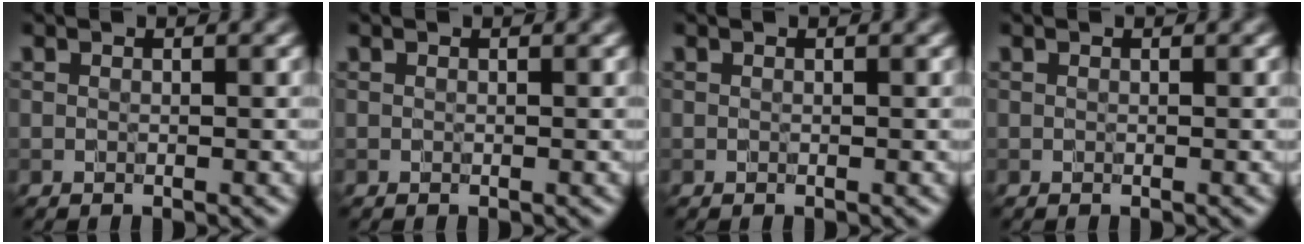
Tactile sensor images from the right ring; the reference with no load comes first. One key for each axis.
{"total": 0.0}
{"total": 0.0}
{"total": 0.0}